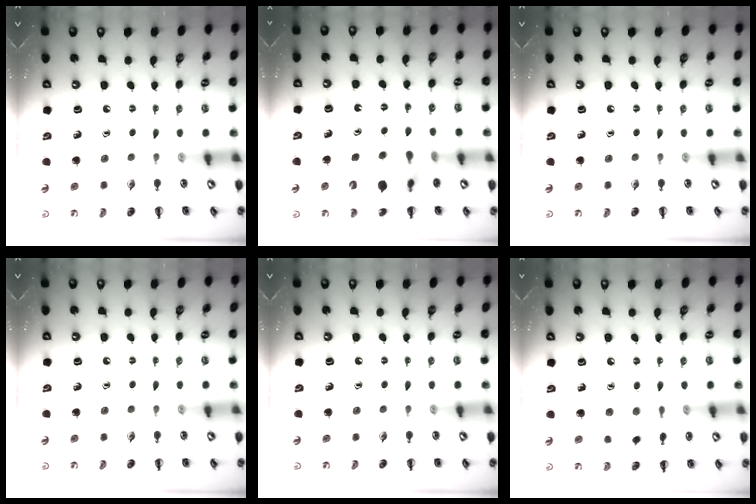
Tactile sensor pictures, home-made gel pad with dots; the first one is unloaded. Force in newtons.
{"total": 13.1, "press": 12.7, "slide": 3.0}
{"total": 0.0}
{"total": 0.0}
{"total": 0.0}
{"total": 6.7, "press": 6.7, "slide": 0.7}